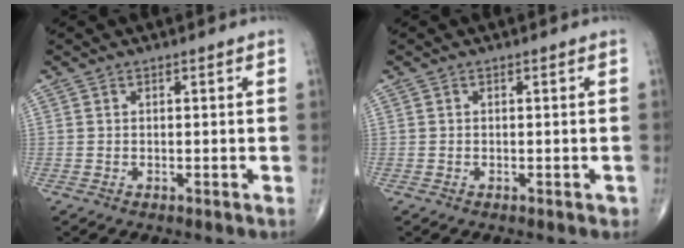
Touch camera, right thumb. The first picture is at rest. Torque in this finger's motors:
{"motor_torque": [0.19, 0.46, -0.10, 0.00, 0.02]}